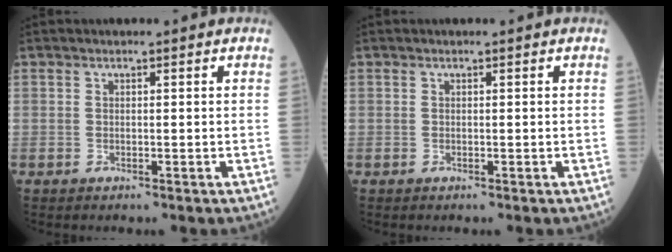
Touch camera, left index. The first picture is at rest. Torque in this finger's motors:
{"motor_torque": [0.00, 0.00, 0.02, 0.00]}